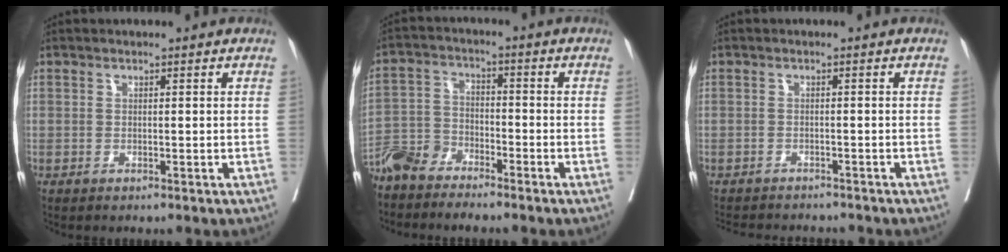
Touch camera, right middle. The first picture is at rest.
{"total": 6.6, "force": [-6.1, 1.9, 2.0], "torque": [-0.048, -0.007, -0.124]}
{"total": 8.1, "force": [-7.7, 1.5, 2.1], "torque": [-0.026, -0.004, -0.102]}